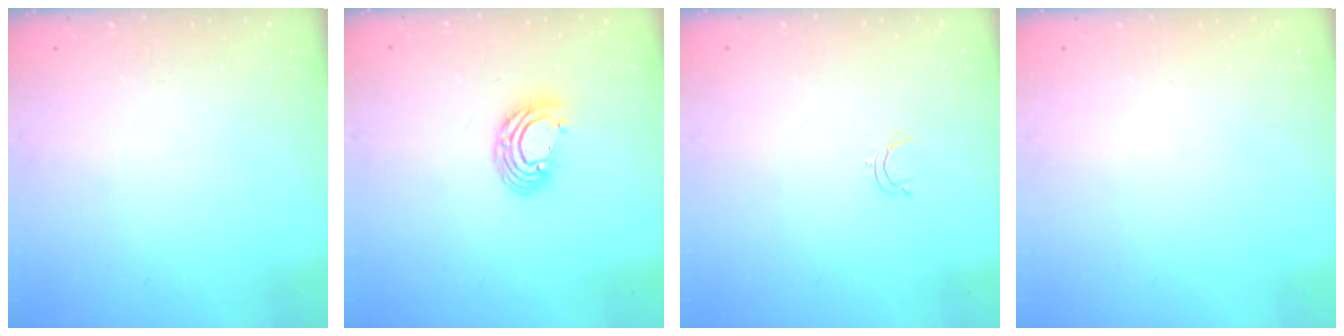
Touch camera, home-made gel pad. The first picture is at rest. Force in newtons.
{"total": 8.0, "press": 8.0, "slide": 0.4}
{"total": 2.8, "press": 2.8, "slide": 0.2}
{"total": 0.0}